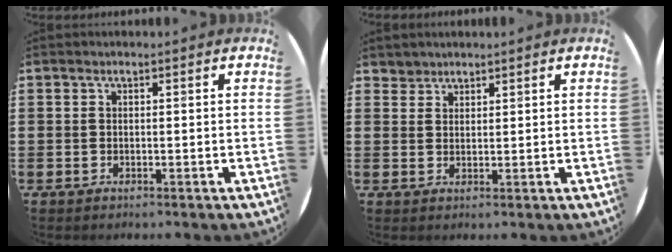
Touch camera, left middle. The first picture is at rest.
{"total": 2.0, "force": [1.8, 0.8, -0.3], "torque": [0.003, 0.003, 0.036]}